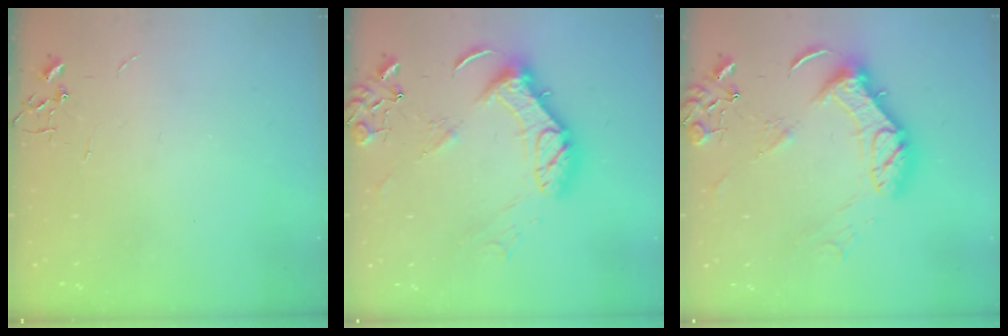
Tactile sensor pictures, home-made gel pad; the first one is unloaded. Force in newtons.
{"total": 16.9, "press": 16.7, "slide": 2.1}
{"total": 16.9, "press": 16.7, "slide": 2.1}